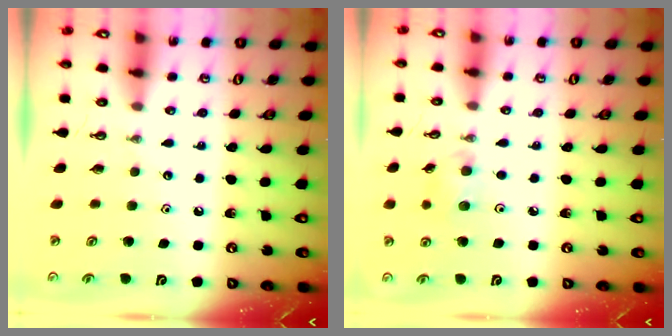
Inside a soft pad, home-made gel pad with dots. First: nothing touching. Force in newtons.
{"total": 5.9, "press": 4.2, "slide": 4.1}